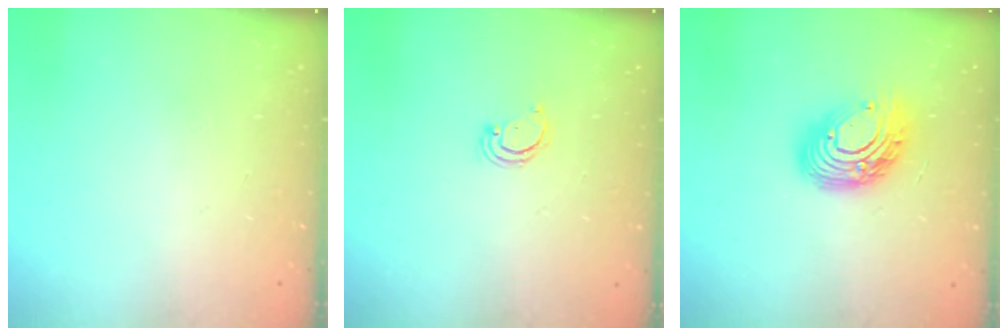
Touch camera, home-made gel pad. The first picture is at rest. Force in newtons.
{"total": 2.2, "press": 2.2, "slide": 0.2}
{"total": 14.3, "press": 14.2, "slide": 1.3}